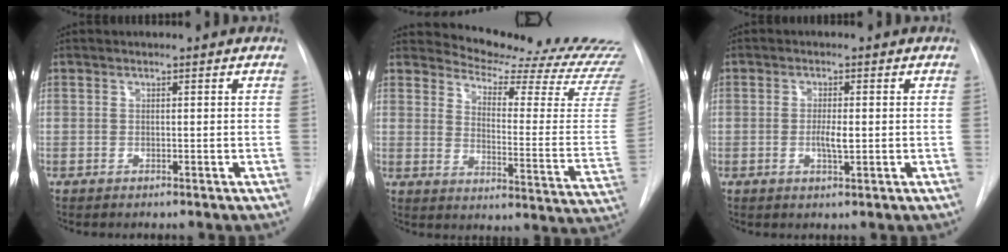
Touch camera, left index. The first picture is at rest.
{"total": 22.2, "force": [21.3, 0.7, 6.0], "torque": [-0.090, -0.150, 0.251]}
{"total": 2.8, "force": [-0.5, 0.5, 2.7], "torque": [-0.049, -0.005, -0.007]}